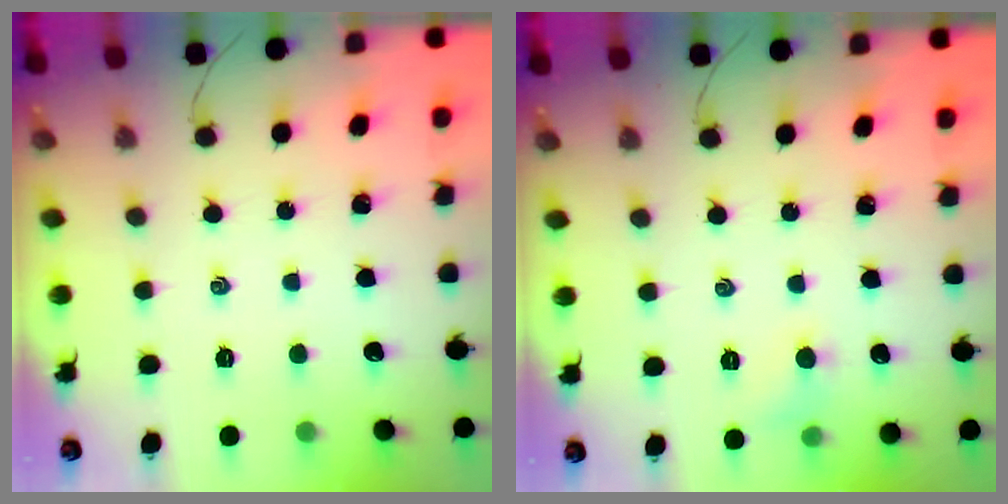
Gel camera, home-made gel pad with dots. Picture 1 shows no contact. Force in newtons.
{"total": 5.2, "press": 4.9, "slide": 1.7}